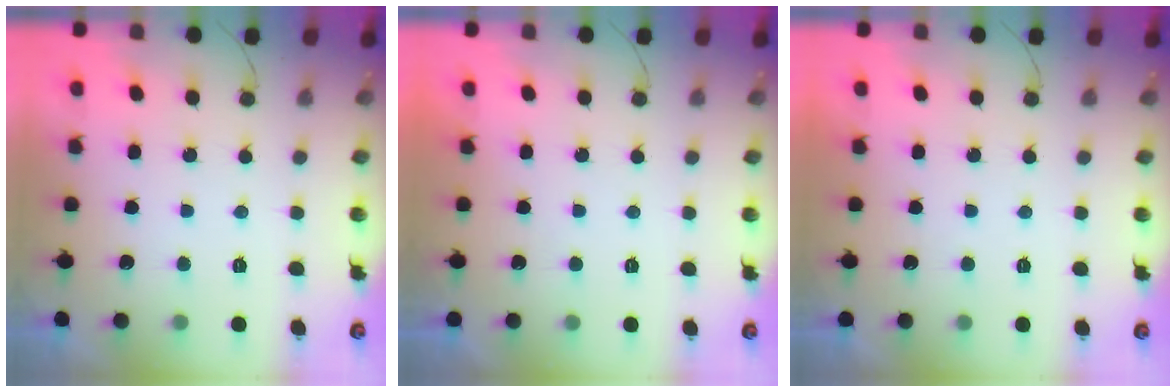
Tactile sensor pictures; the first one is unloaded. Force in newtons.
{"total": 2.0, "press": 2.0, "slide": 0.1}
{"total": 1.8, "press": 1.8, "slide": 0.0}